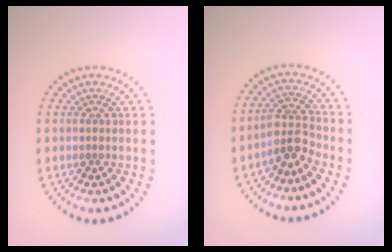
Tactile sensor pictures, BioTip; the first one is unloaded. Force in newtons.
{"total": 2.9, "press": 2.4, "slide": 1.6}